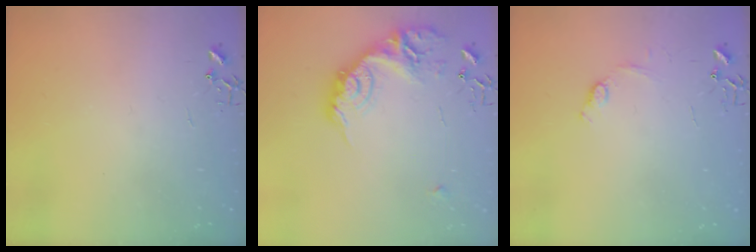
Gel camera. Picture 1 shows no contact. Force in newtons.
{"total": 20.9, "press": 20.9, "slide": 1.2}
{"total": 7.3, "press": 7.3, "slide": 0.7}